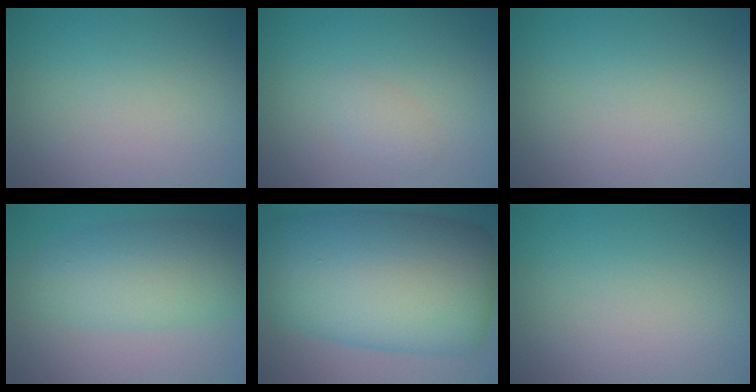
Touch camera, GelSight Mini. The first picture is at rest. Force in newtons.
{"total": 1.1, "press": 1.1, "slide": 0.1}
{"total": 0.0}
{"total": 5.5, "press": 5.5, "slide": 0.3}
{"total": 15.1, "press": 15.1, "slide": 0.2}
{"total": 0.0}